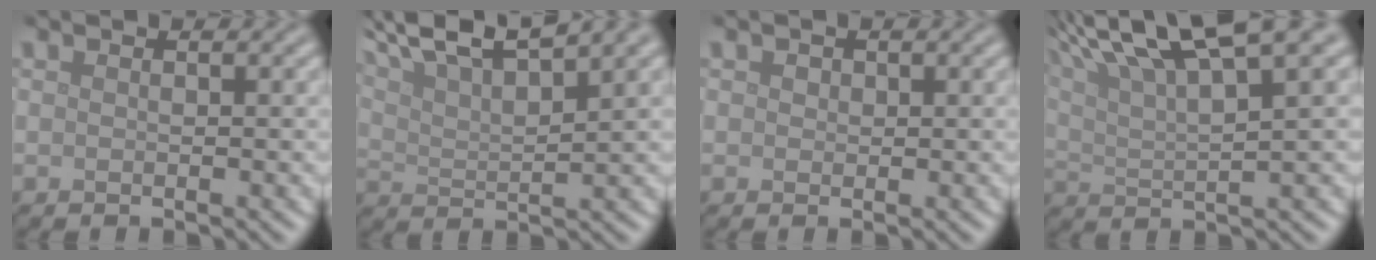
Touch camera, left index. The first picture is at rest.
{"total": 9.6, "force": [7.4, 1.9, 5.9], "torque": [-0.105, 0.025, 0.112]}
{"total": 0.7, "force": [0.2, 0.6, 0.2], "torque": [-0.003, 0.000, 0.002]}
{"total": 10.1, "force": [6.6, 2.2, 7.3], "torque": [-0.118, 0.028, 0.111]}